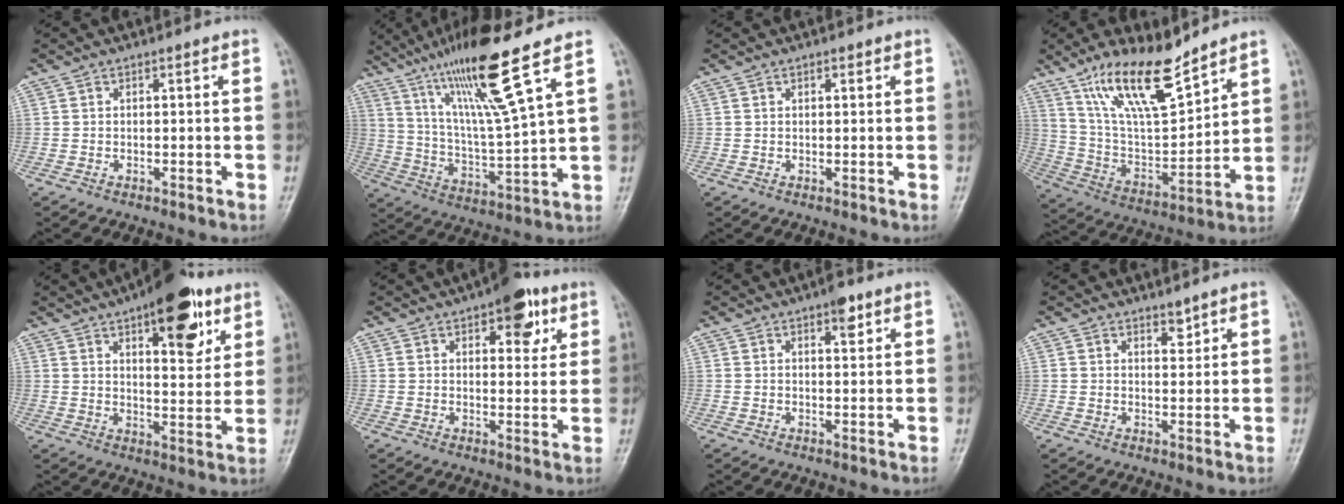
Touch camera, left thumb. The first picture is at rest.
{"total": 16.9, "force": [10.5, 0.3, 13.3], "torque": [-0.236, -0.050, 0.195]}
{"total": 1.2, "force": [0.7, 0.6, 0.7], "torque": [-0.007, -0.001, 0.008]}
{"total": 17.1, "force": [12.3, 4.9, 10.8], "torque": [-0.169, -0.063, 0.239]}
{"total": 15.7, "force": [8.4, 6.4, 11.7], "torque": [-0.121, -0.033, 0.118]}
{"total": 9.2, "force": [4.7, 4.4, 6.6], "torque": [-0.054, -0.014, 0.057]}
{"total": 3.5, "force": [2.1, 1.4, 2.4], "torque": [-0.025, -0.008, 0.027]}
{"total": 2.3, "force": [1.9, 0.9, 1.1], "torque": [-0.007, -0.015, 0.031]}